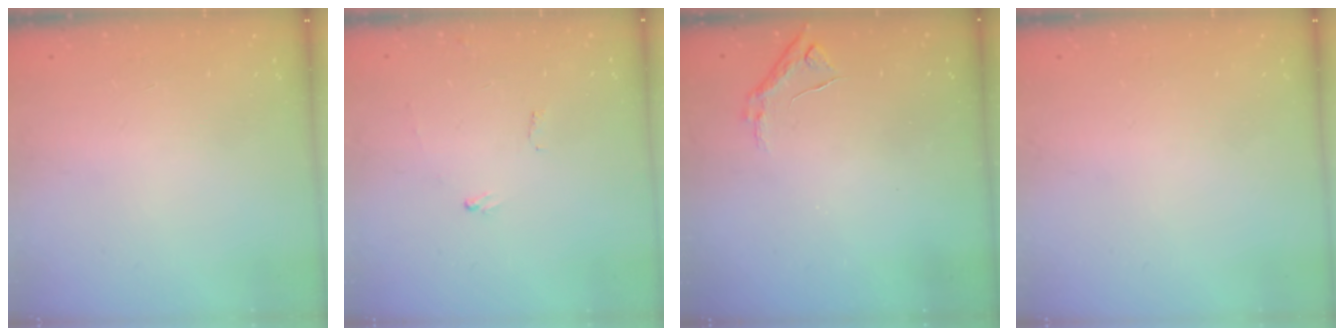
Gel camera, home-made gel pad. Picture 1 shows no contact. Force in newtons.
{"total": 4.9, "press": 4.9, "slide": 0.3}
{"total": 7.4, "press": 7.4, "slide": 0.5}
{"total": 0.0}